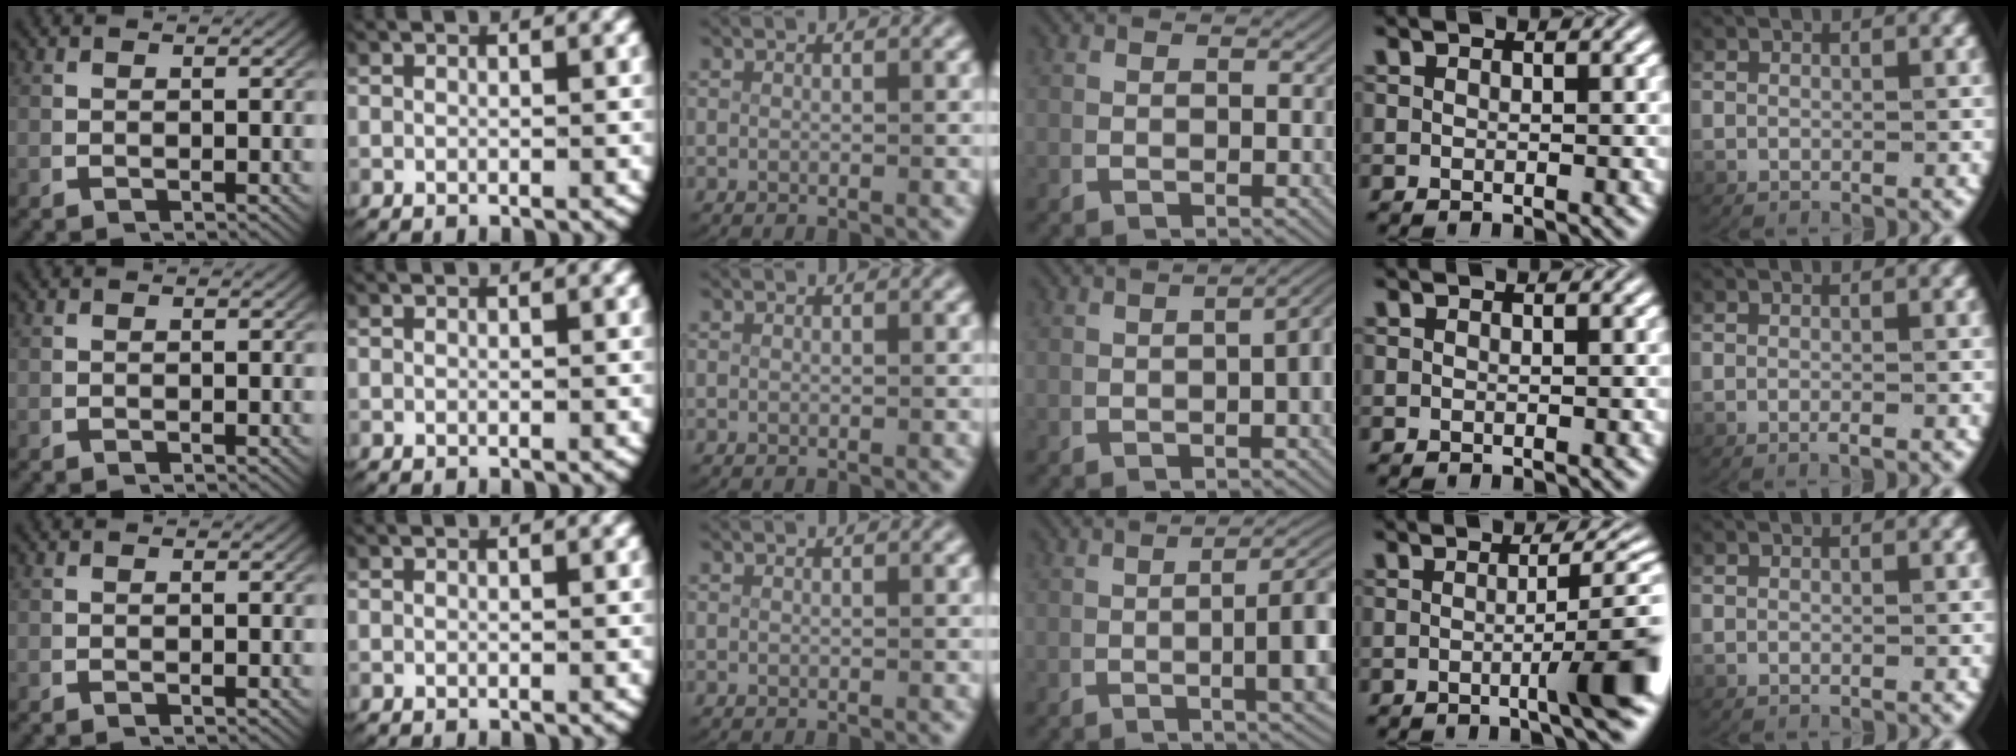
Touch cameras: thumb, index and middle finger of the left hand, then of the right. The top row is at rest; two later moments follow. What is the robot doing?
{"motion": "lift_and_place", "object": "keyboard"}